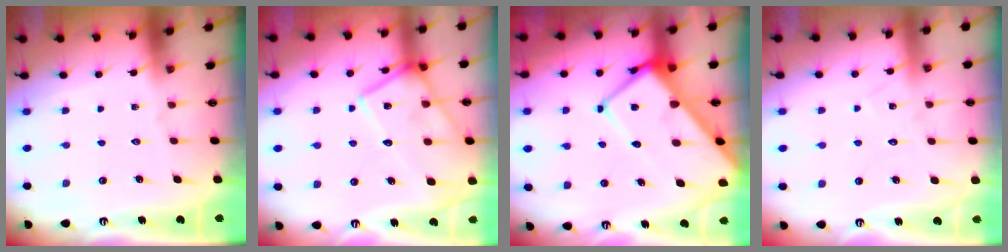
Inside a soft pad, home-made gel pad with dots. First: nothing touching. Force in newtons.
{"total": 16.3, "press": 16.2, "slide": 1.4}
{"total": 14.5, "press": 14.5, "slide": 1.5}
{"total": 7.0, "press": 7.0, "slide": 0.7}